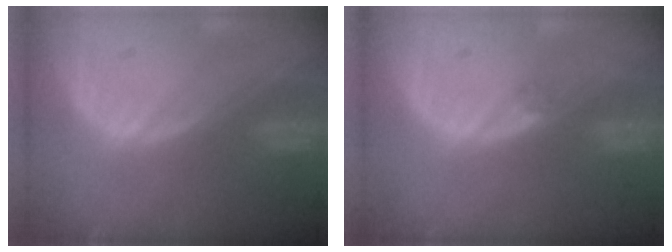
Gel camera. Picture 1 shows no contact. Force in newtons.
{"total": 0.8, "press": 0.7, "slide": 0.4}